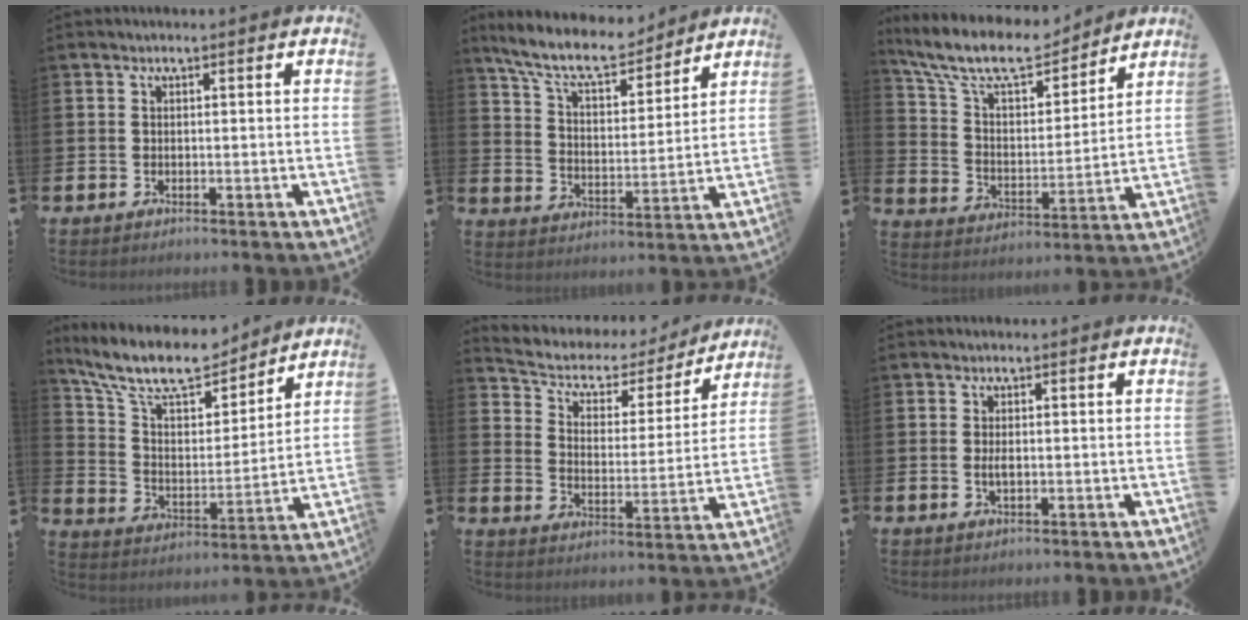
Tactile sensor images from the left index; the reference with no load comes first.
{"total": 9.5, "force": [8.6, 2.3, 3.3], "torque": [-0.090, -0.052, 0.152]}
{"total": 11.5, "force": [10.2, 3.1, 4.3], "torque": [-0.119, -0.066, 0.178]}
{"total": 12.1, "force": [10.7, 3.5, 4.4], "torque": [-0.117, -0.067, 0.188]}
{"total": 4.9, "force": [4.0, 2.6, 1.1], "torque": [-0.047, -0.035, 0.059]}
{"total": 1.4, "force": [0.0, 0.5, 1.3], "torque": [-0.022, 0.001, -0.002]}